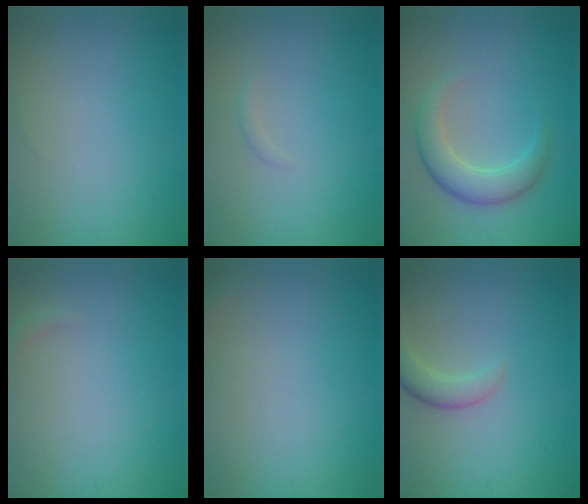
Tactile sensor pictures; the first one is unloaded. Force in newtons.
{"total": 0.5, "press": 0.5, "slide": 0.0}
{"total": 3.1, "press": 3.1, "slide": 0.2}
{"total": 0.6, "press": 0.6, "slide": 0.2}
{"total": 0.6, "press": 0.6, "slide": 0.1}
{"total": 2.6, "press": 2.6, "slide": 0.3}